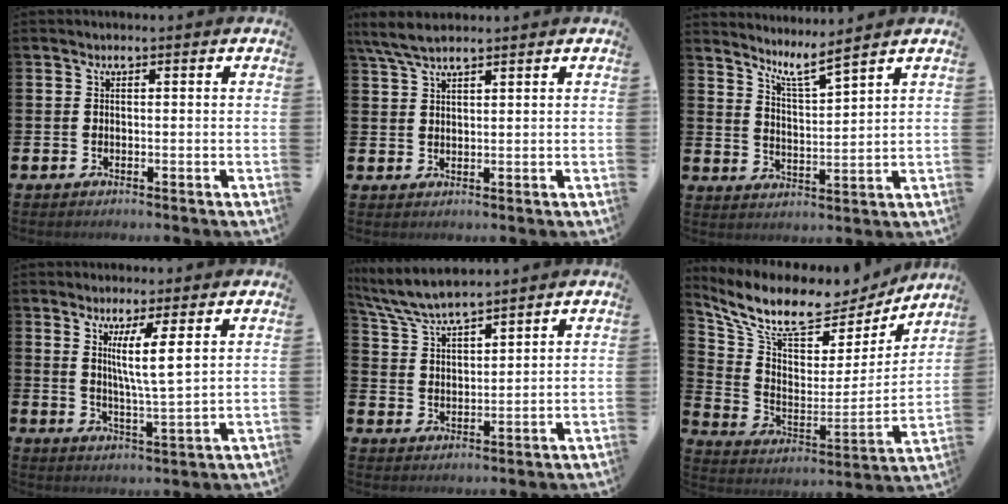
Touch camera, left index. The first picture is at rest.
{"total": 5.1, "force": [4.3, 1.1, 2.5], "torque": [-0.064, -0.005, 0.080]}
{"total": 5.3, "force": [5.0, -0.2, 1.9], "torque": [-0.052, -0.035, 0.082]}
{"total": 5.0, "force": [3.4, -0.5, 3.7], "torque": [-0.063, -0.028, 0.051]}
{"total": 6.7, "force": [6.4, 0.6, 1.7], "torque": [-0.062, -0.027, 0.117]}
{"total": 10.1, "force": [8.5, 4.0, 3.8], "torque": [-0.116, -0.055, 0.148]}